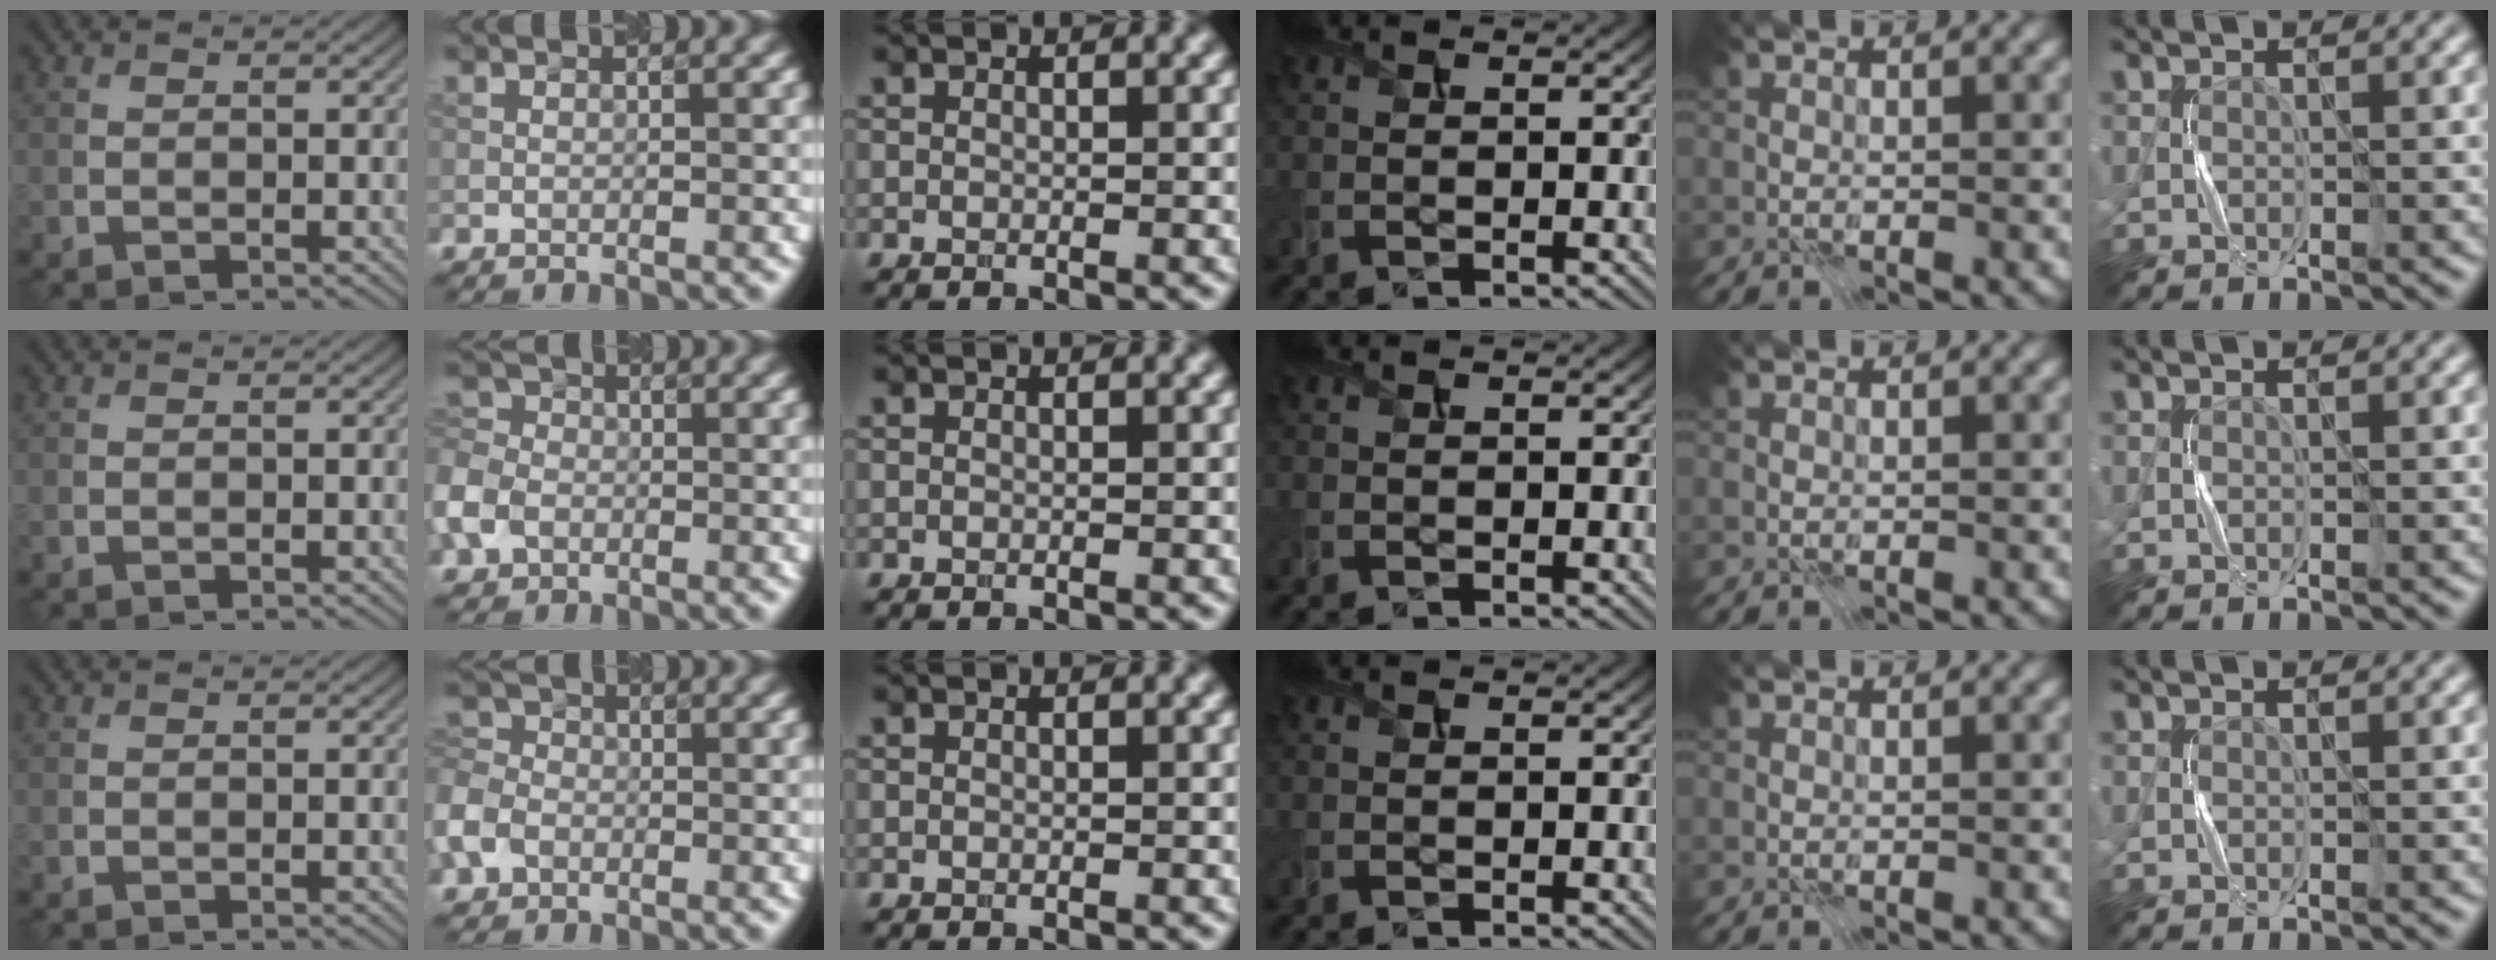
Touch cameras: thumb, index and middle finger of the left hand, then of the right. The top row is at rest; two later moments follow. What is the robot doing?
{"motion": "press", "object": "calculator"}